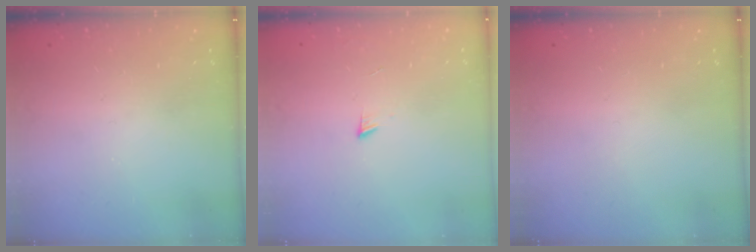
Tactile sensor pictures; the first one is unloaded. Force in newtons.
{"total": 4.0, "press": 3.9, "slide": 0.4}
{"total": 0.0}